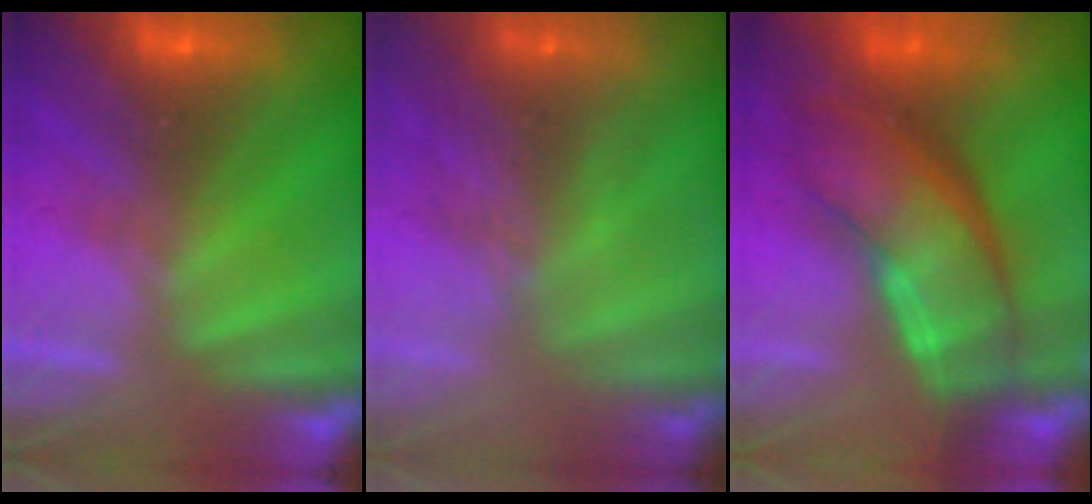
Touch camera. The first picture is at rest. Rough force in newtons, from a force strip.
{"total": 2.9}
{"total": 7.2}